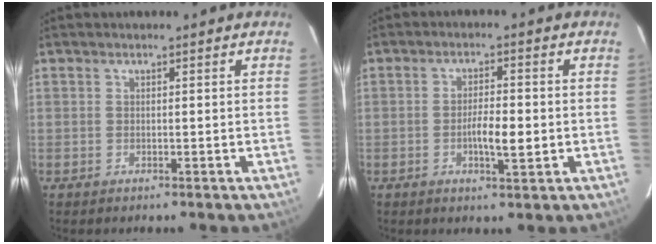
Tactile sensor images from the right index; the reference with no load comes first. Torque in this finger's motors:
{"motor_torque": [0.73, 0.00, 0.30, 0.08]}